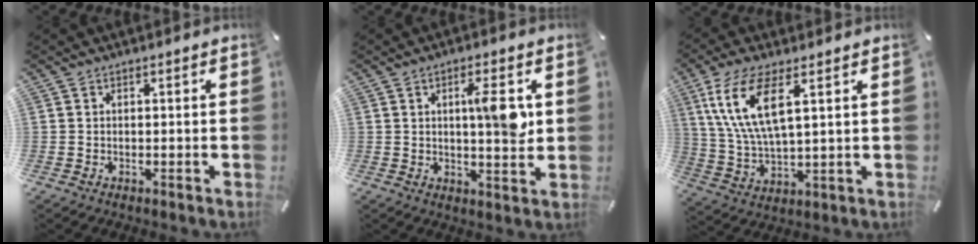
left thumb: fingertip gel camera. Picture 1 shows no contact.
{"total": 8.7, "force": [2.0, 2.0, 8.2], "torque": [-0.137, -0.007, 0.027]}
{"total": 12.1, "force": [5.6, 4.2, 9.9], "torque": [-0.229, -0.006, 0.098]}